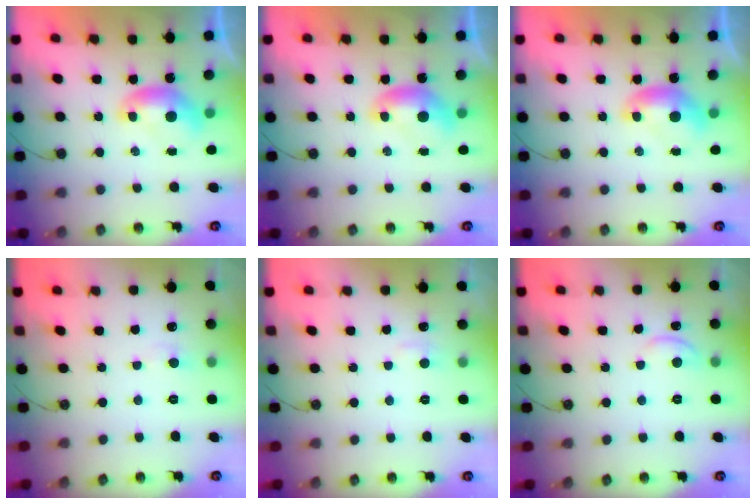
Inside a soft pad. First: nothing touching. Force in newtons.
{"total": 0.0}
{"total": 0.0}
{"total": 0.0}
{"total": 2.0, "press": 1.8, "slide": 0.7}
{"total": 0.6, "press": 0.2, "slide": 0.6}